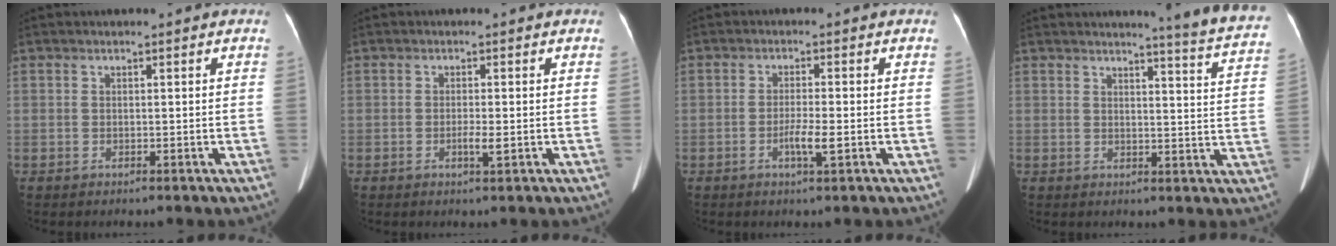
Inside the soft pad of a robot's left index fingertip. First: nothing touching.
{"total": 1.6, "force": [-0.4, 0.2, 1.5], "torque": [-0.030, -0.002, -0.007]}
{"total": 3.0, "force": [-1.0, 0.1, 2.8], "torque": [-0.056, -0.003, -0.019]}
{"total": 10.7, "force": [10.2, -1.4, 3.0], "torque": [-0.035, -0.072, 0.099]}